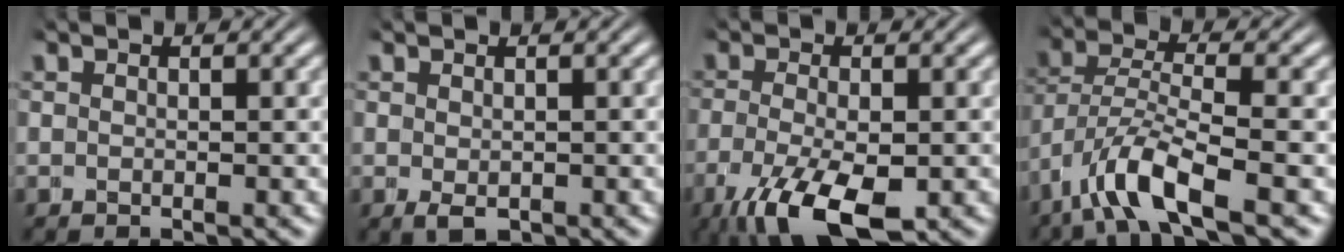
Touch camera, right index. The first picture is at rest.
{"total": 1.2, "force": [-0.6, 0.7, 0.7], "torque": [-0.022, -0.021, 0.004]}
{"total": 7.1, "force": [-4.1, 2.5, 5.2], "torque": [-0.105, -0.039, -0.042]}
{"total": 4.6, "force": [-1.6, 2.0, 3.8], "torque": [-0.098, -0.022, -0.013]}